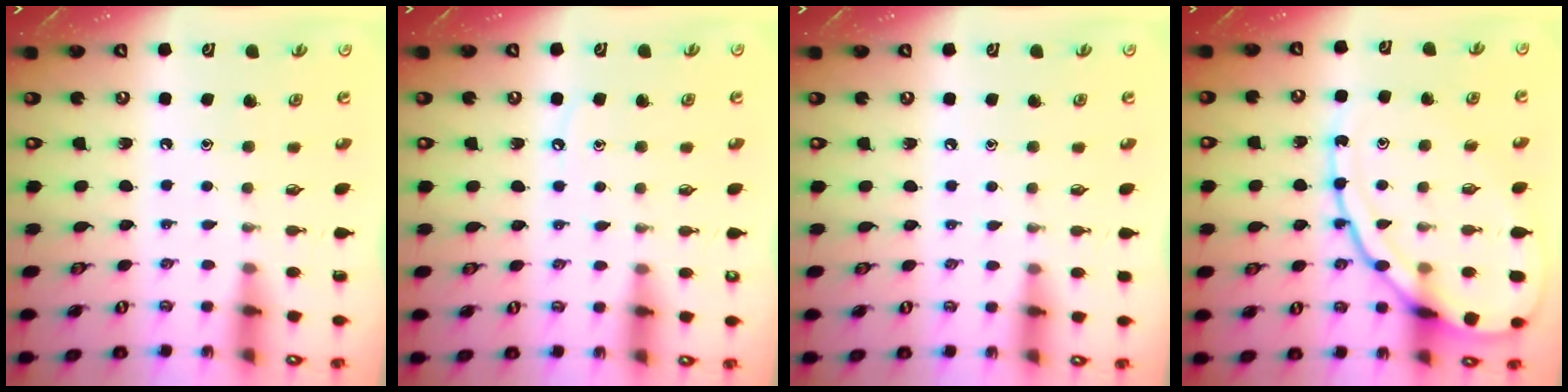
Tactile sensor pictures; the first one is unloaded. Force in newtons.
{"total": 4.5, "press": 4.4, "slide": 0.4}
{"total": 2.6, "press": 2.6, "slide": 0.3}
{"total": 17.1, "press": 17.1, "slide": 1.4}